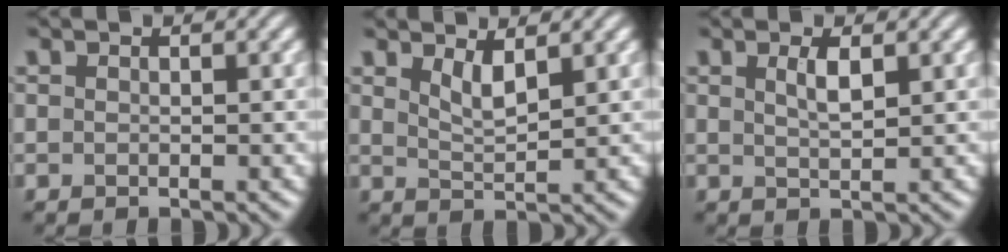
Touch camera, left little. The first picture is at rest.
{"total": 2.2, "force": [1.5, 0.6, 1.6], "torque": [-0.031, -0.009, 0.030]}
{"total": 1.8, "force": [0.9, 0.5, 1.6], "torque": [-0.030, 0.001, 0.016]}